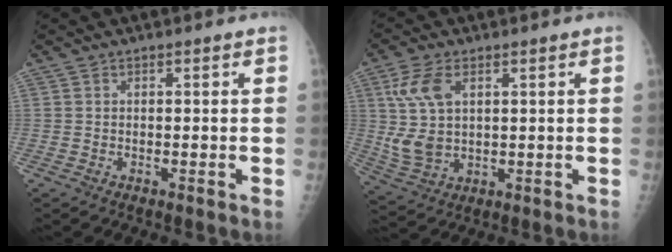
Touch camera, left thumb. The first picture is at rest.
{"total": 9.9, "force": [2.9, 5.7, 7.5], "torque": [-0.155, -0.006, 0.064]}